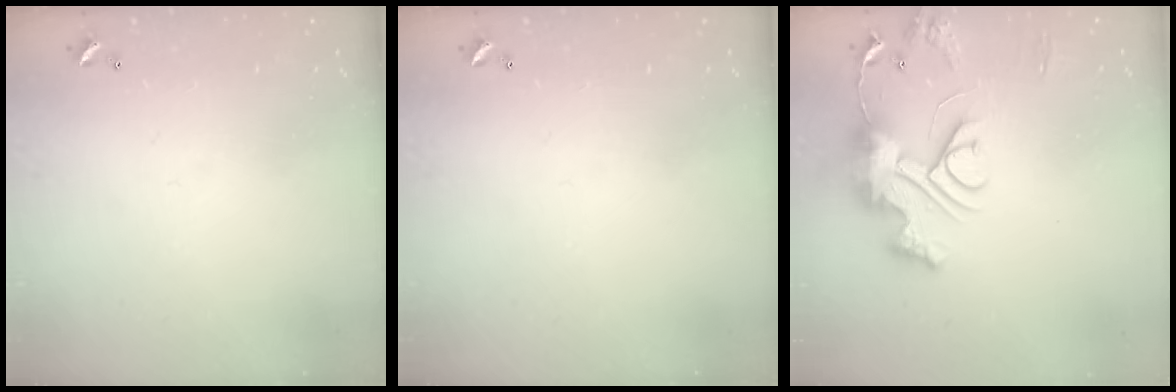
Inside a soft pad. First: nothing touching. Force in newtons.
{"total": 0.0}
{"total": 13.2, "press": 13.1, "slide": 1.4}